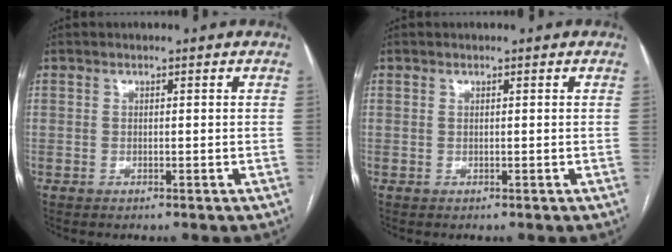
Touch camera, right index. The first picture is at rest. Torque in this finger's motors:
{"motor_torque": [0.08, 0.01, -0.03, 0.00]}